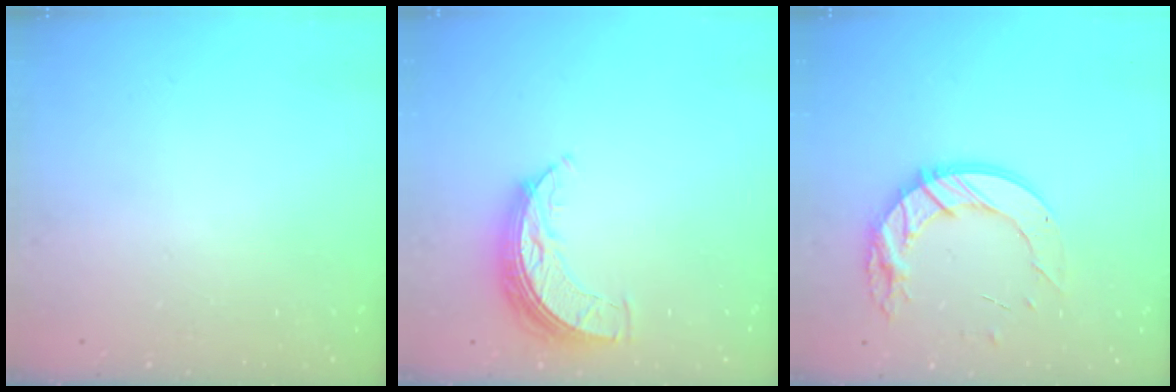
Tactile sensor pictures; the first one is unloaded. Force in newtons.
{"total": 7.8, "press": 7.8, "slide": 0.6}
{"total": 14.7, "press": 14.6, "slide": 1.3}